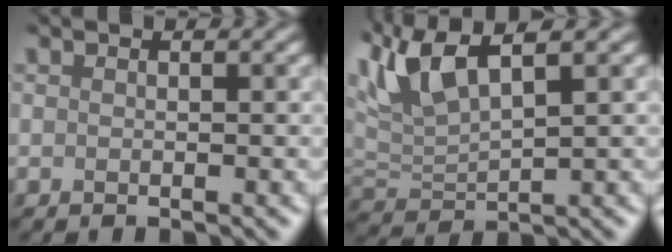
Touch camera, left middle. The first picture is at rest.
{"total": 4.2, "force": [3.2, 0.5, 2.6], "torque": [-0.106, 0.016, 0.089]}